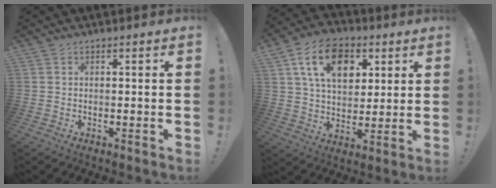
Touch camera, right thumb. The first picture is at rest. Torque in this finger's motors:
{"motor_torque": [1.17, 2.95, 0.20, 0.22, 0.47]}